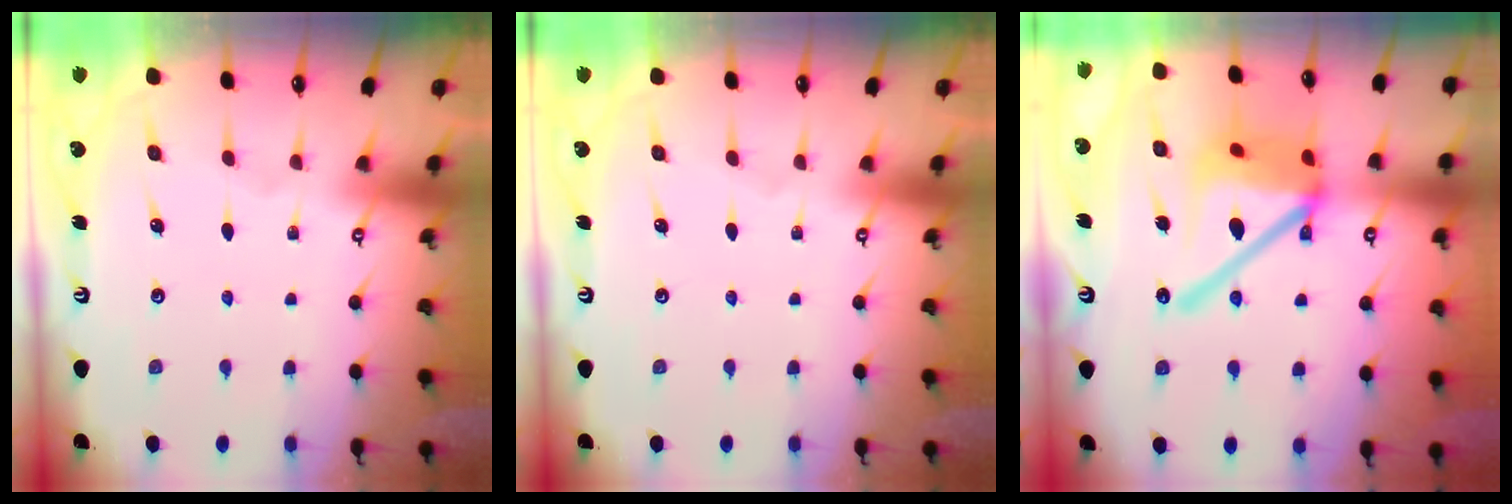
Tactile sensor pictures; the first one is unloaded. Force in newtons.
{"total": 0.0}
{"total": 19.7, "press": 19.5, "slide": 2.7}